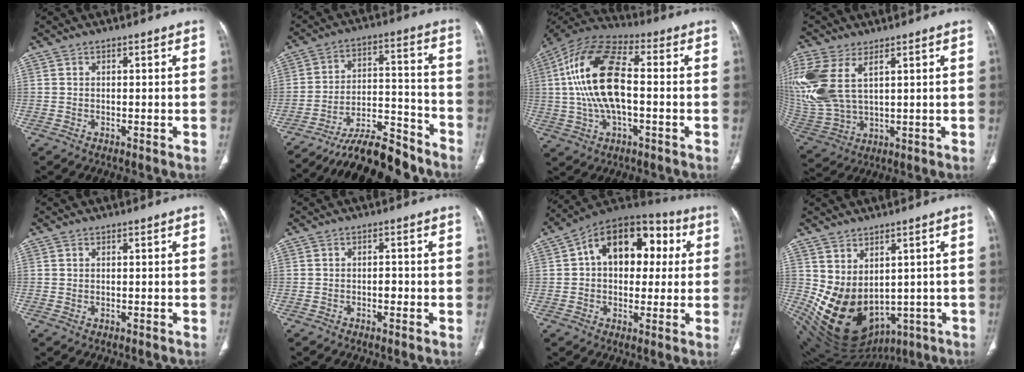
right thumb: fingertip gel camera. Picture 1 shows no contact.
{"total": 15.6, "force": [-14.0, 3.6, 5.8], "torque": [-0.085, 0.097, -0.233]}
{"total": 17.8, "force": [0.4, 8.3, 15.8], "torque": [-0.317, 0.027, 0.001]}
{"total": 17.1, "force": [5.8, 9.7, 12.8], "torque": [-0.323, -0.012, 0.127]}
{"total": 0.0}
{"total": 1.5, "force": [-0.6, 0.8, 1.2], "torque": [-0.013, 0.003, -0.010]}
{"total": 18.4, "force": [3.6, 12.1, 13.4], "torque": [-0.155, 0.034, 0.047]}
{"total": 14.2, "force": [-0.5, 10.4, 9.7], "torque": [-0.155, -0.016, 0.036]}